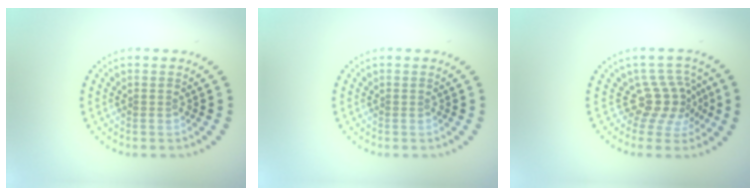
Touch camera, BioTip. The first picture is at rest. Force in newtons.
{"total": 0.0}
{"total": 3.7, "press": 2.7, "slide": 2.5}